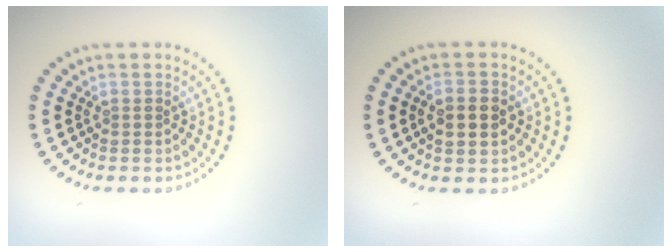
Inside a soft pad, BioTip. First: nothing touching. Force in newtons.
{"total": 2.6, "press": 2.6, "slide": 0.1}